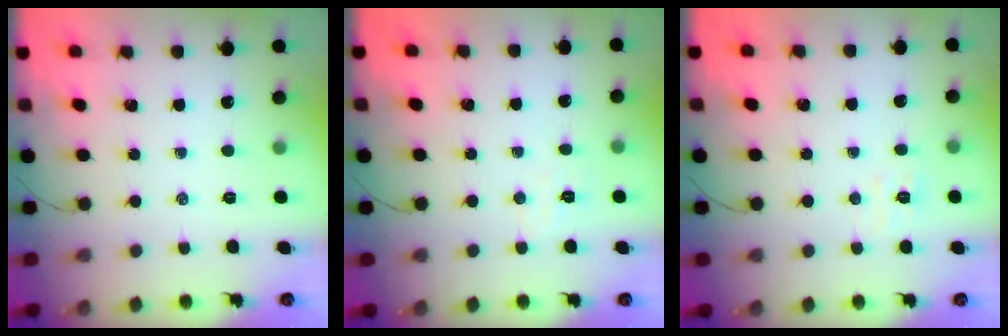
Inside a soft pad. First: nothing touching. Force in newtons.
{"total": 3.2, "press": 3.1, "slide": 0.8}
{"total": 4.7, "press": 4.7, "slide": 0.7}